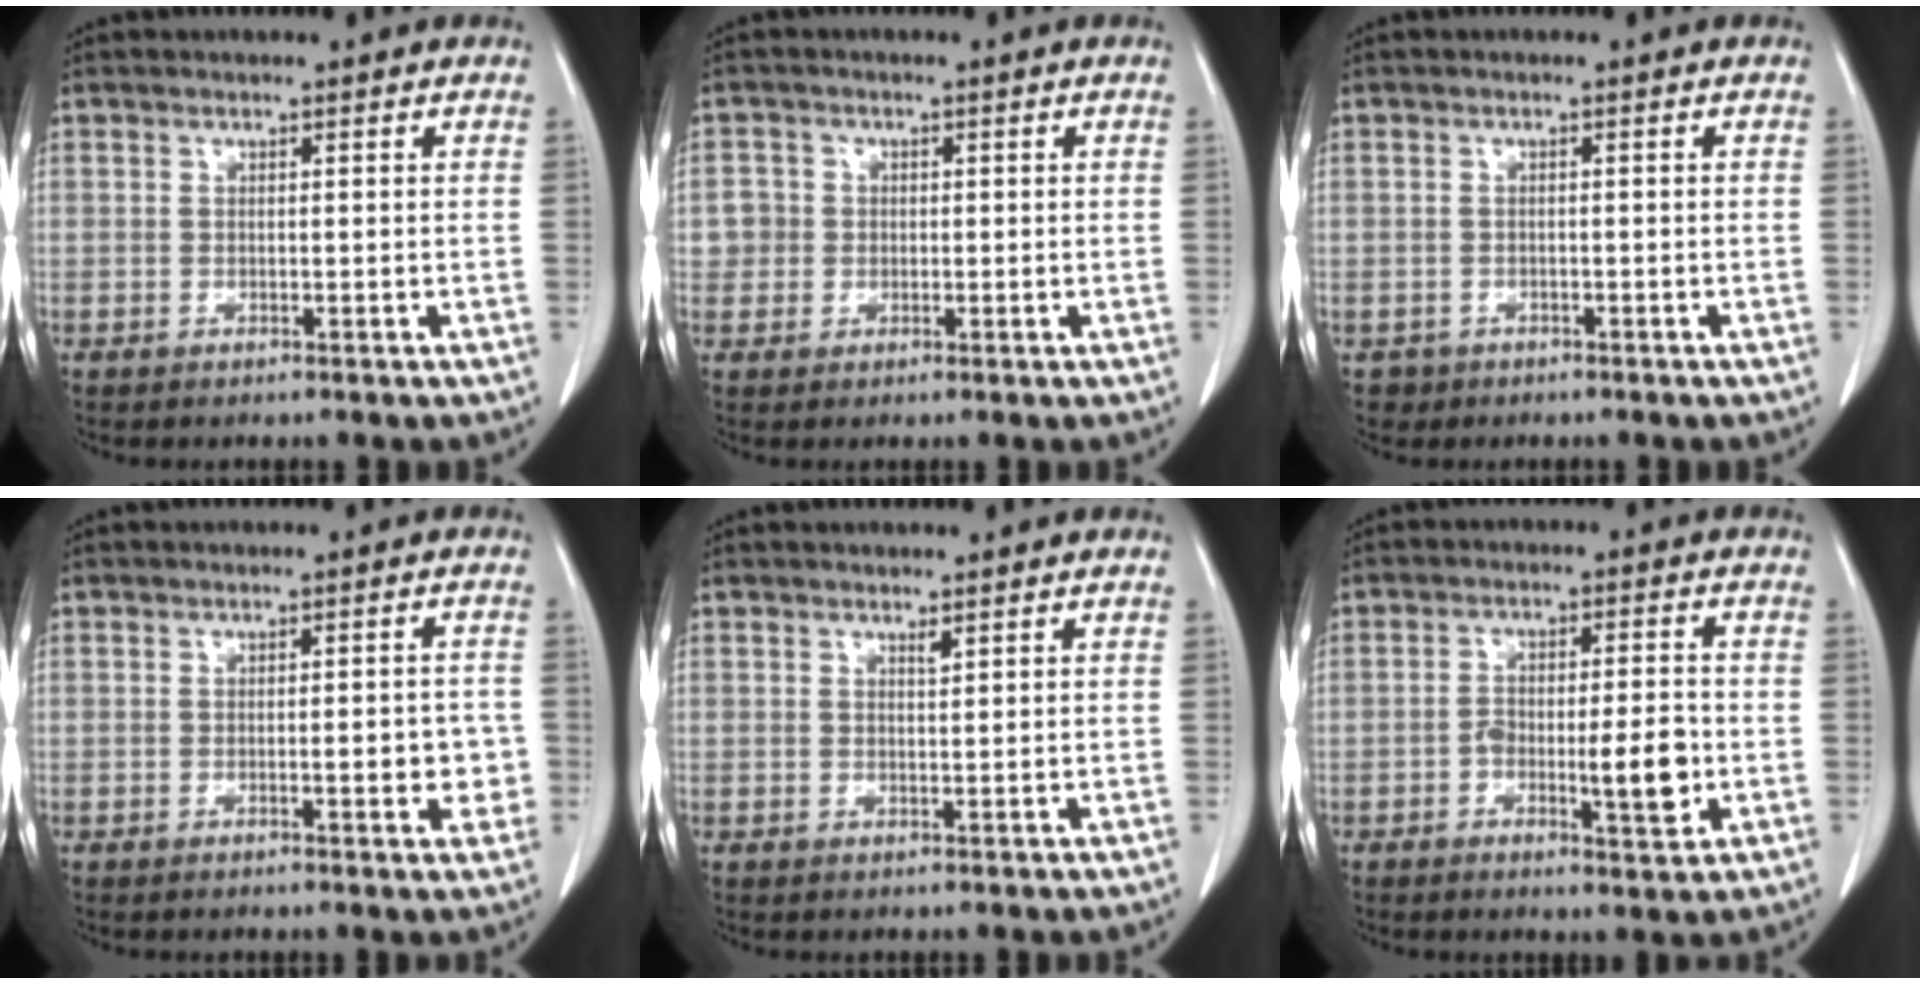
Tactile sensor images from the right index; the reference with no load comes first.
{"total": 3.1, "force": [0.0, 3.1, 0.1], "torque": [0.013, 0.010, -0.002]}
{"total": 1.5, "force": [-0.8, 1.3, -0.2], "torque": [0.001, 0.007, -0.014]}
{"total": 4.3, "force": [-1.0, 1.4, 4.0], "torque": [-0.046, 0.003, -0.011]}
{"total": 0.7, "force": [0.6, 0.0, 0.4], "torque": [-0.007, -0.004, 0.009]}
{"total": 7.6, "force": [-2.1, 2.0, 7.0], "torque": [-0.112, 0.006, -0.029]}